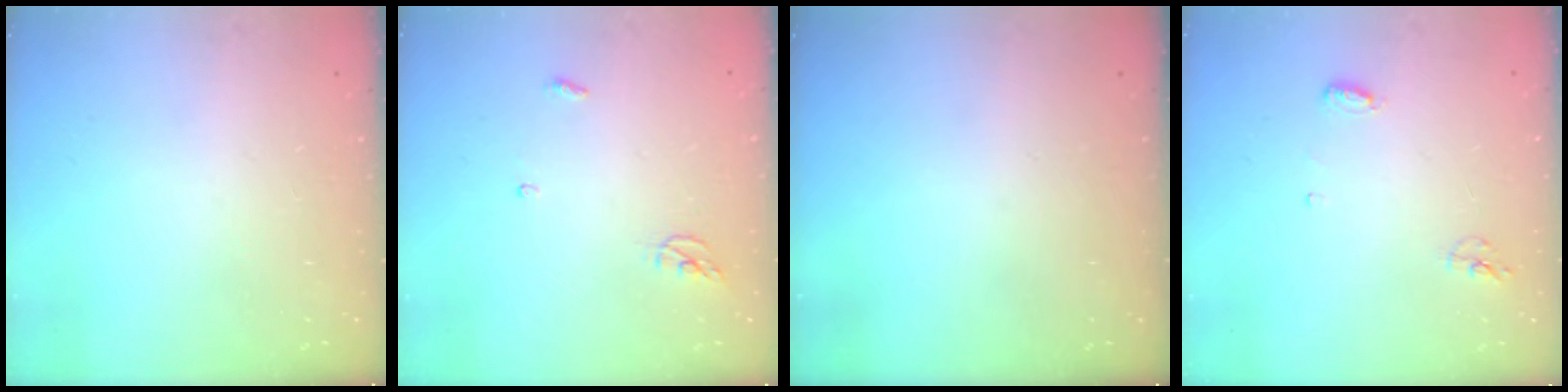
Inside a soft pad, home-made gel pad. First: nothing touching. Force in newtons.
{"total": 3.5, "press": 3.5, "slide": 0.3}
{"total": 0.0}
{"total": 5.4, "press": 5.3, "slide": 1.1}